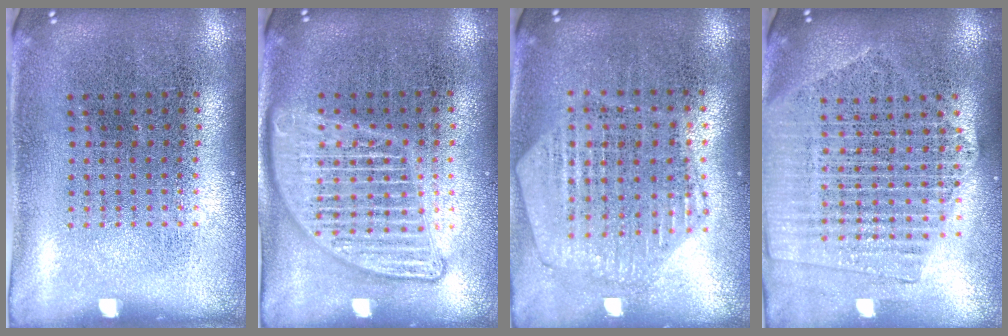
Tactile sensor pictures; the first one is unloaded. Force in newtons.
{"total": 2.3, "press": 2.3, "slide": 0.2}
{"total": 1.2, "press": 1.2, "slide": 0.2}
{"total": 2.1, "press": 1.9, "slide": 0.9}